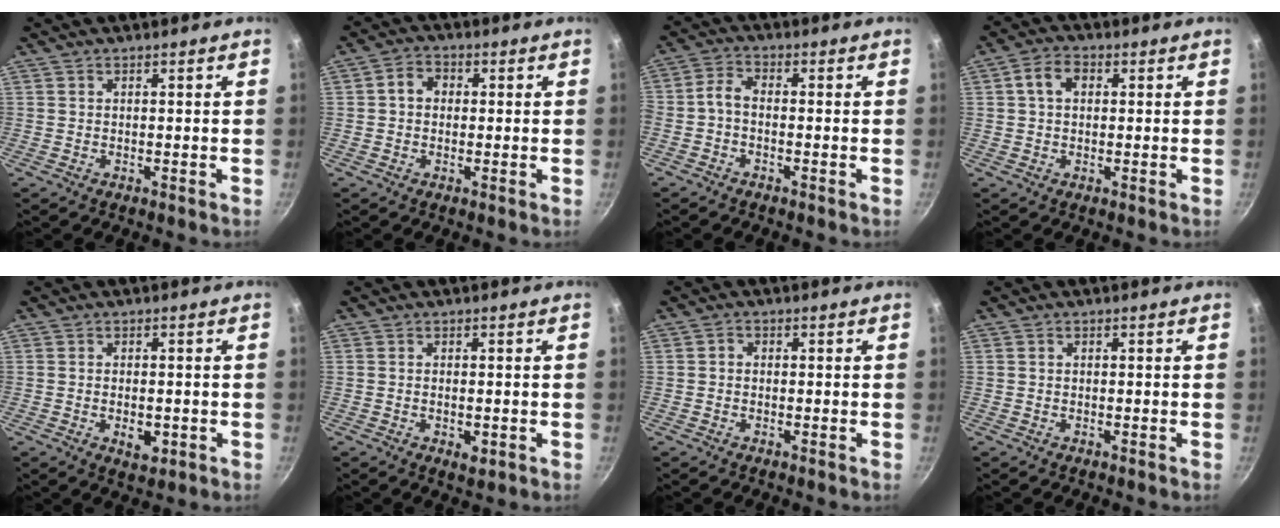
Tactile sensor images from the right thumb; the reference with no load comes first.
{"total": 4.1, "force": [0.4, 3.4, 2.3], "torque": [-0.024, 0.011, -0.004]}
{"total": 3.6, "force": [-1.4, 1.7, 2.9], "torque": [-0.069, 0.023, -0.039]}
{"total": 4.8, "force": [1.0, 3.4, 3.2], "torque": [-0.047, 0.011, 0.009]}
{"total": 4.0, "force": [-1.0, 2.2, 3.2], "torque": [-0.045, -0.002, -0.013]}
{"total": 2.6, "force": [-0.7, 1.3, 2.1], "torque": [-0.035, -0.006, -0.010]}
{"total": 1.4, "force": [-0.1, 1.2, 0.7], "torque": [-0.012, 0.007, -0.004]}
{"total": 0.6, "force": [0.1, 0.5, 0.3], "torque": [-0.003, 0.004, 0.000]}